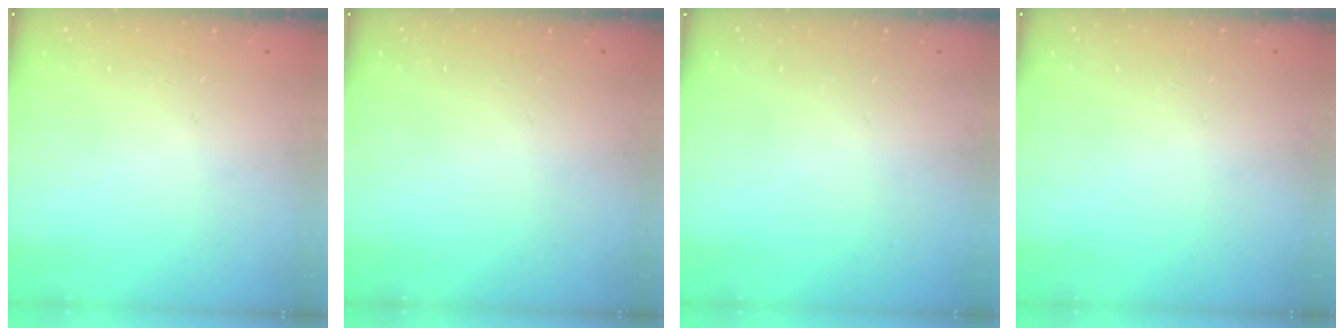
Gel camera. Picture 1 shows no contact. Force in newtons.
{"total": 0.0}
{"total": 0.0}
{"total": 0.0}